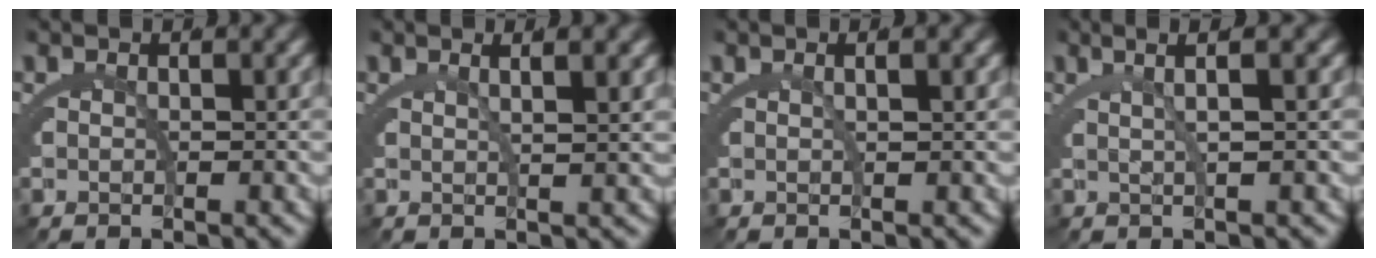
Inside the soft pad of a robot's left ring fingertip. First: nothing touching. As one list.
[{"total": 2.1, "force": [1.2, -0.9, 1.4], "torque": [-0.016, 0.003, 0.022]}, {"total": 1.0, "force": [0.4, -0.6, 0.7], "torque": [-0.012, 0.003, 0.009]}, {"total": 3.7, "force": [2.3, -0.1, 2.9], "torque": [-0.019, 0.021, 0.032]}]